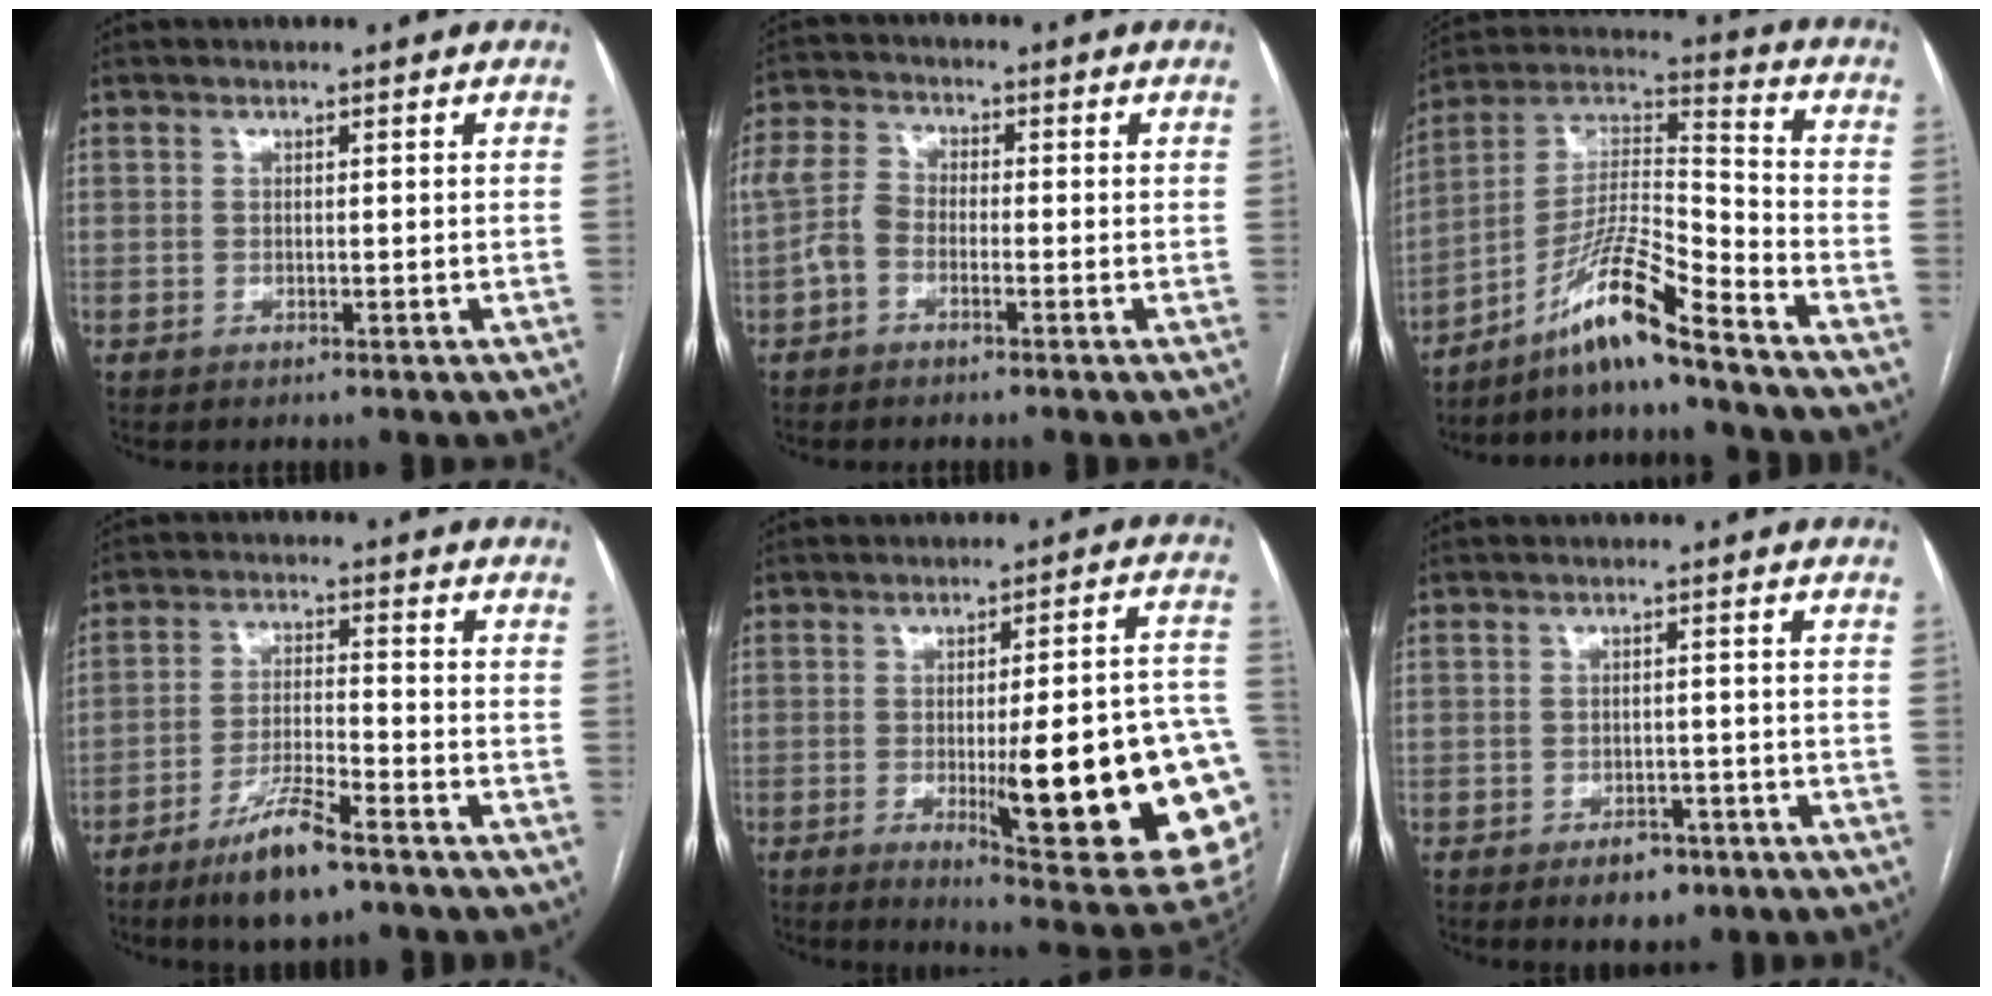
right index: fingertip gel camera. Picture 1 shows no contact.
{"total": 4.0, "force": [-1.4, 2.5, 2.8], "torque": [-0.066, 0.020, -0.035]}
{"total": 12.2, "force": [-9.0, -0.2, 8.1], "torque": [-0.157, 0.012, -0.166]}
{"total": 9.1, "force": [-6.3, 1.2, 6.4], "torque": [-0.124, -0.015, -0.113]}
{"total": 24.9, "force": [-5.6, 3.4, 24.0], "torque": [-0.218, -0.007, -0.061]}
{"total": 4.1, "force": [-2.6, 2.4, 2.1], "torque": [-0.024, 0.003, -0.030]}